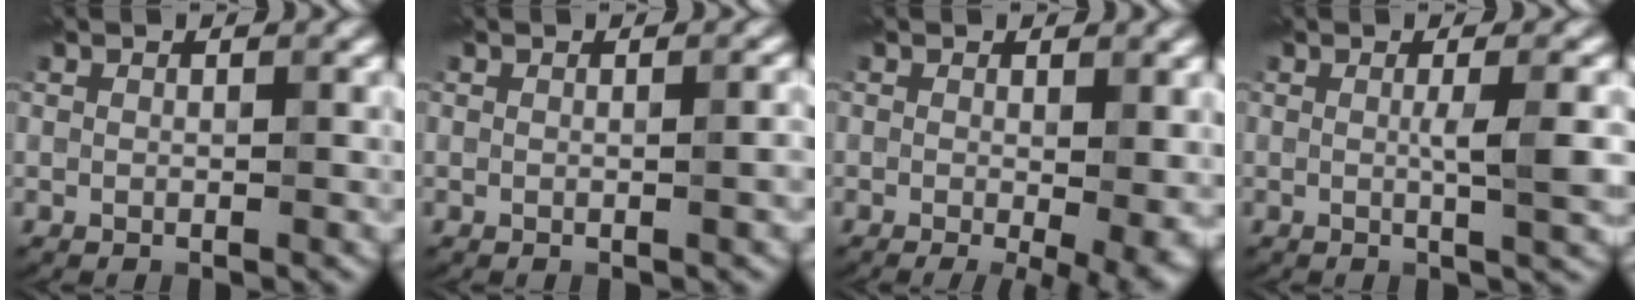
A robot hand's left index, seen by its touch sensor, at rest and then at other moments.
{"total": 1.1, "force": [0.0, 0.3, 1.0], "torque": [-0.010, 0.001, -0.006]}
{"total": 5.4, "force": [-1.1, 1.8, 4.9], "torque": [-0.045, -0.015, -0.006]}
{"total": 3.4, "force": [0.2, 0.7, 3.3], "torque": [-0.047, -0.002, 0.002]}